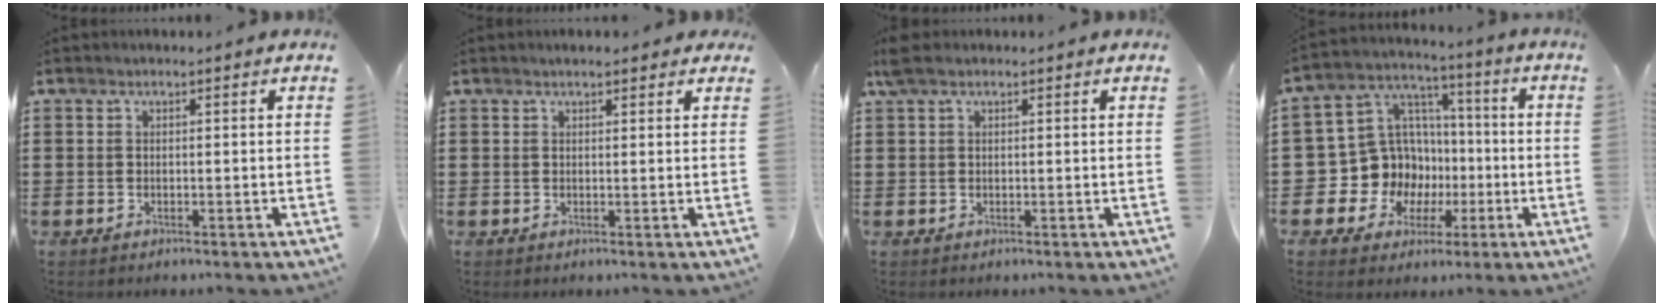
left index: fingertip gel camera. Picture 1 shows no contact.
{"total": 1.5, "force": [1.3, 0.5, 0.6], "torque": [-0.015, 0.006, 0.023]}
{"total": 1.7, "force": [1.1, 0.7, 1.1], "torque": [-0.024, 0.003, 0.021]}
{"total": 11.2, "force": [-1.4, 10.8, 2.5], "torque": [-0.099, -0.005, -0.014]}